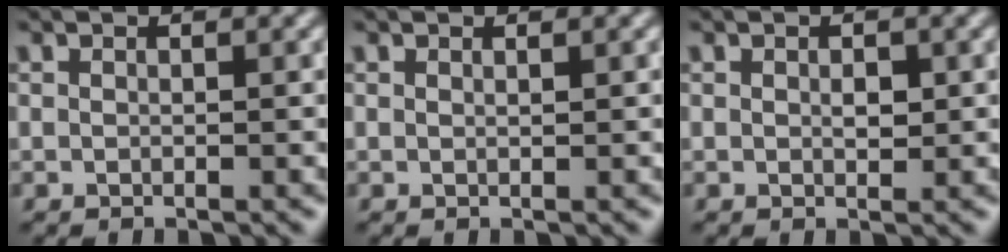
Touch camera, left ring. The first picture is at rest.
{"total": 0.0}
{"total": 1.0, "force": [0.1, 0.6, 0.8], "torque": [-0.012, -0.002, 0.002]}